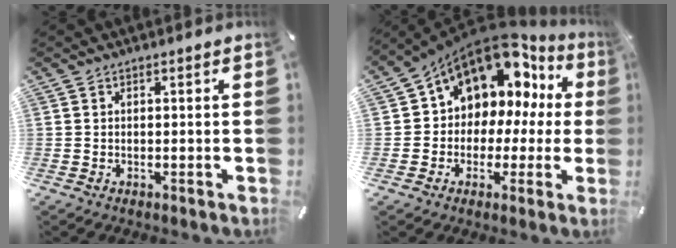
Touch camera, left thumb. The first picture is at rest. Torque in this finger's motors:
{"motor_torque": [1.81, 3.19, 2.47, -0.30, 0.24]}